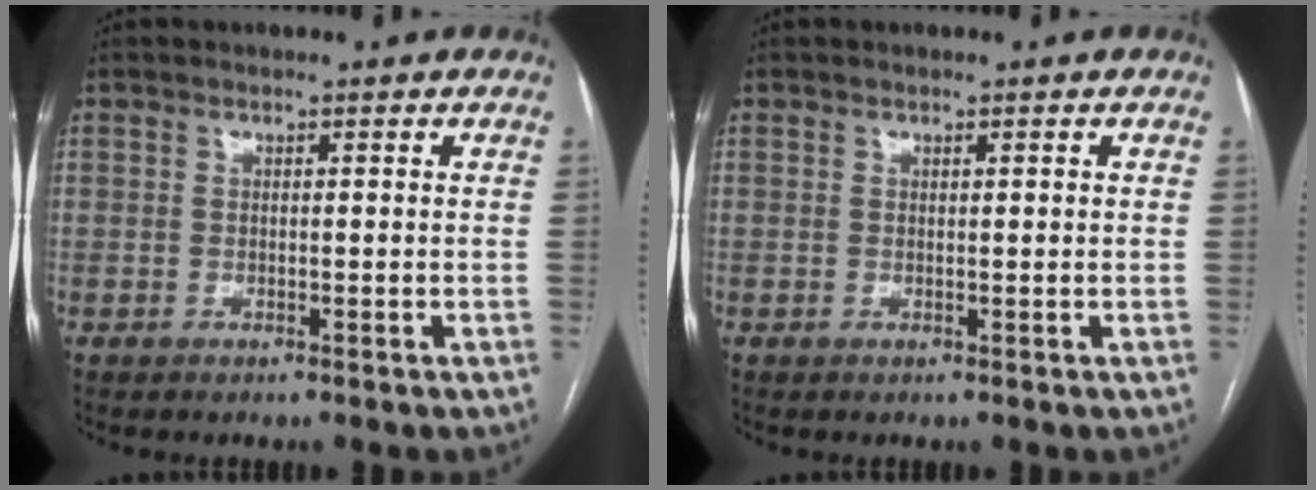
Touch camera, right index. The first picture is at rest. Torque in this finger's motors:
{"motor_torque": [0.15, 0.21, -0.02, 0.01]}